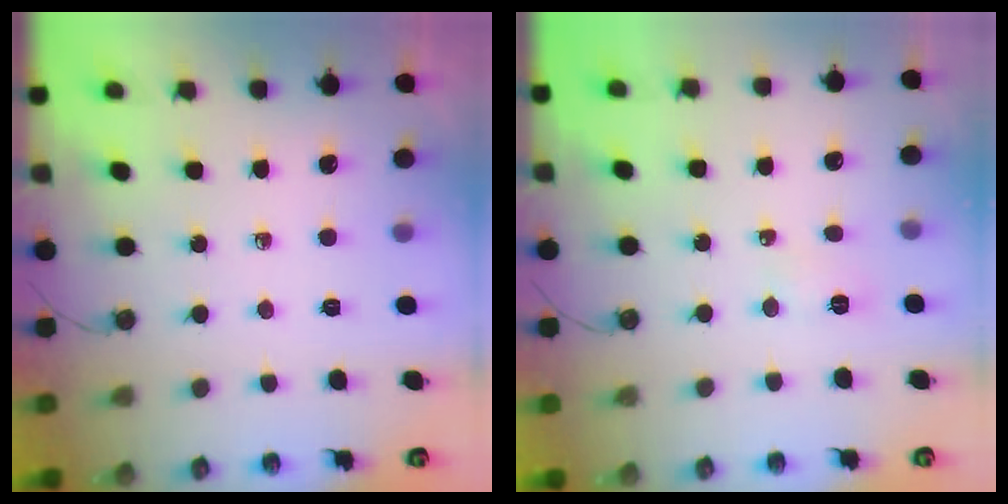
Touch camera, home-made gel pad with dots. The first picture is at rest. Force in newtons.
{"total": 3.7, "press": 3.5, "slide": 0.9}